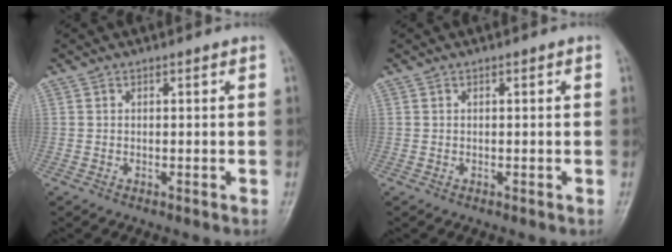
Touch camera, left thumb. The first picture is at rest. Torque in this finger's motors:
{"motor_torque": [-0.04, -0.03, -0.01, 0.01, 0.00]}